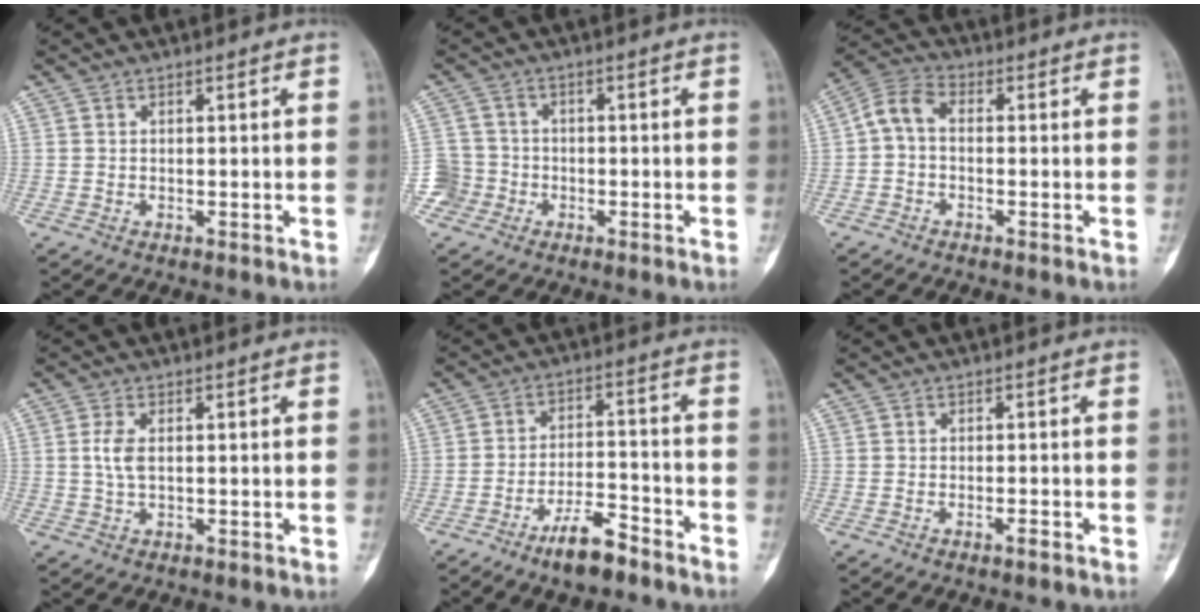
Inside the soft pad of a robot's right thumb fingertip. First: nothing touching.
{"total": 4.8, "force": [-2.3, 4.3, 0.0], "torque": [0.022, 0.019, -0.048]}
{"total": 5.5, "force": [-0.4, 3.5, 4.2], "torque": [-0.081, 0.020, -0.020]}
{"total": 3.1, "force": [0.3, 1.6, 2.7], "torque": [-0.062, 0.000, 0.005]}
{"total": 8.5, "force": [-6.1, 2.8, 5.1], "torque": [-0.087, 0.045, -0.106]}
{"total": 1.2, "force": [-0.8, 0.2, 0.9], "torque": [-0.019, 0.004, -0.012]}